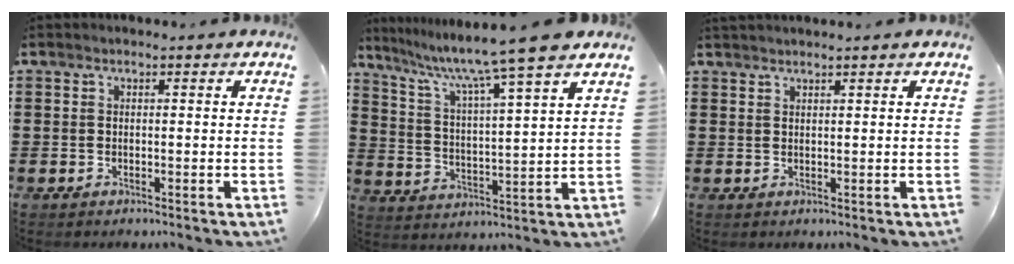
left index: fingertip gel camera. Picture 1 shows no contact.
{"total": 8.9, "force": [7.3, -1.1, 5.0], "torque": [-0.123, -0.048, 0.116]}
{"total": 1.1, "force": [1.1, -0.1, 0.4], "torque": [-0.007, 0.000, 0.021]}